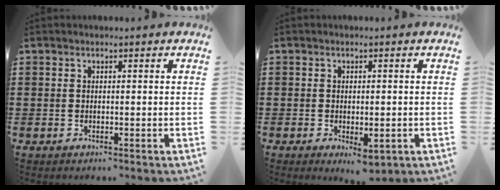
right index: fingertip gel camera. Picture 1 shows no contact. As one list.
[{"total": 2.4, "force": [-1.2, 1.1, 1.7], "torque": [-0.029, 0.002, -0.022]}]